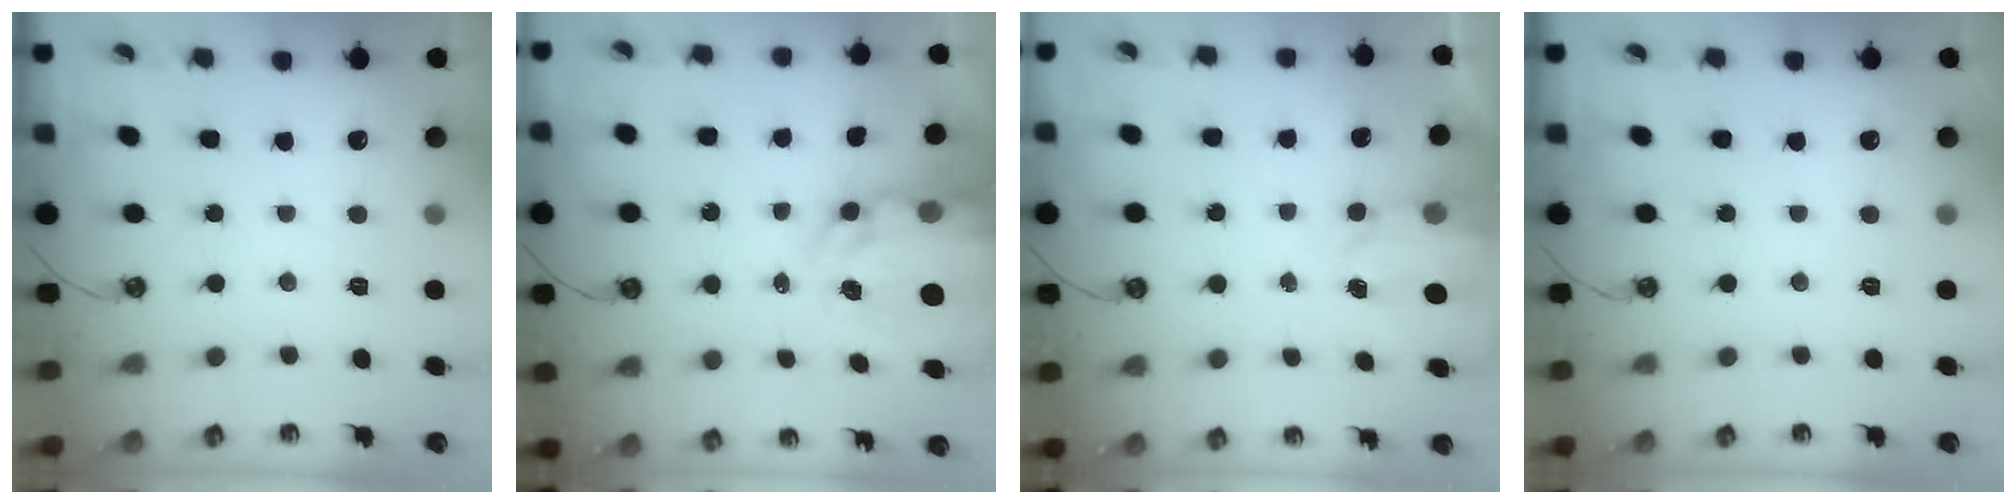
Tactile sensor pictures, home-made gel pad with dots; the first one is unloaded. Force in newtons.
{"total": 10.6, "press": 10.6, "slide": 0.9}
{"total": 2.7, "press": 2.6, "slide": 0.4}
{"total": 0.0}